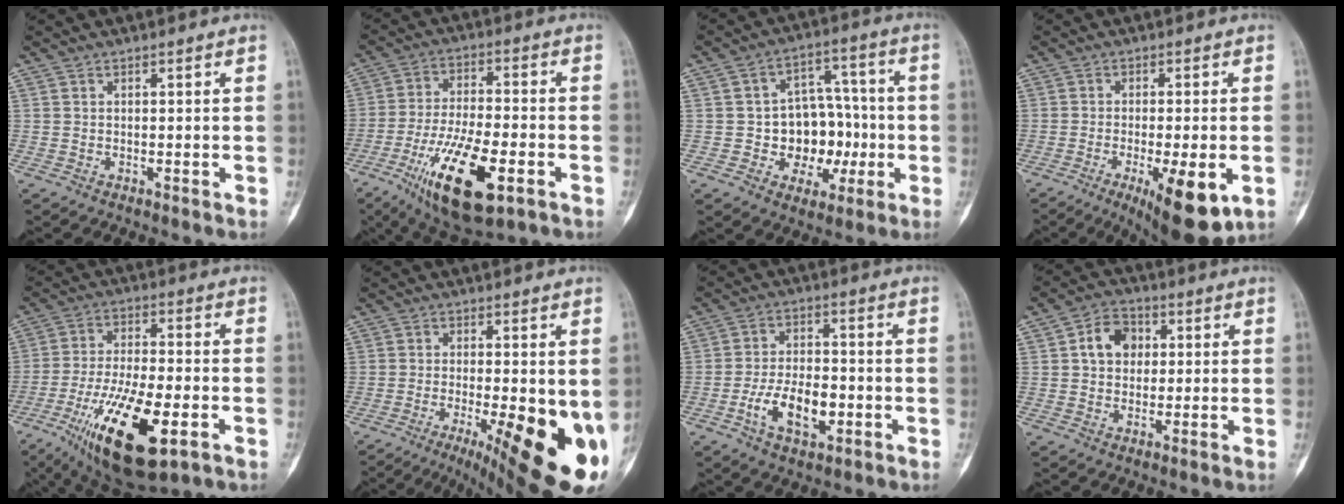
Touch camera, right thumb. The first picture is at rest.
{"total": 18.2, "force": [-7.5, 6.7, 15.1], "torque": [-0.270, 0.013, -0.119]}
{"total": 12.4, "force": [-2.0, 9.8, 7.4], "torque": [-0.042, 0.041, -0.023]}
{"total": 11.2, "force": [-4.0, 3.5, 9.8], "torque": [-0.132, -0.012, -0.049]}
{"total": 20.3, "force": [-8.2, 7.3, 17.1], "torque": [-0.323, 0.003, -0.131]}
{"total": 18.4, "force": [-5.5, 5.5, 16.7], "torque": [-0.176, -0.025, -0.063]}
{"total": 10.1, "force": [-3.2, 5.4, 7.9], "torque": [-0.134, 0.018, -0.056]}
{"total": 7.6, "force": [1.4, 6.0, 4.4], "torque": [-0.048, 0.010, 0.017]}